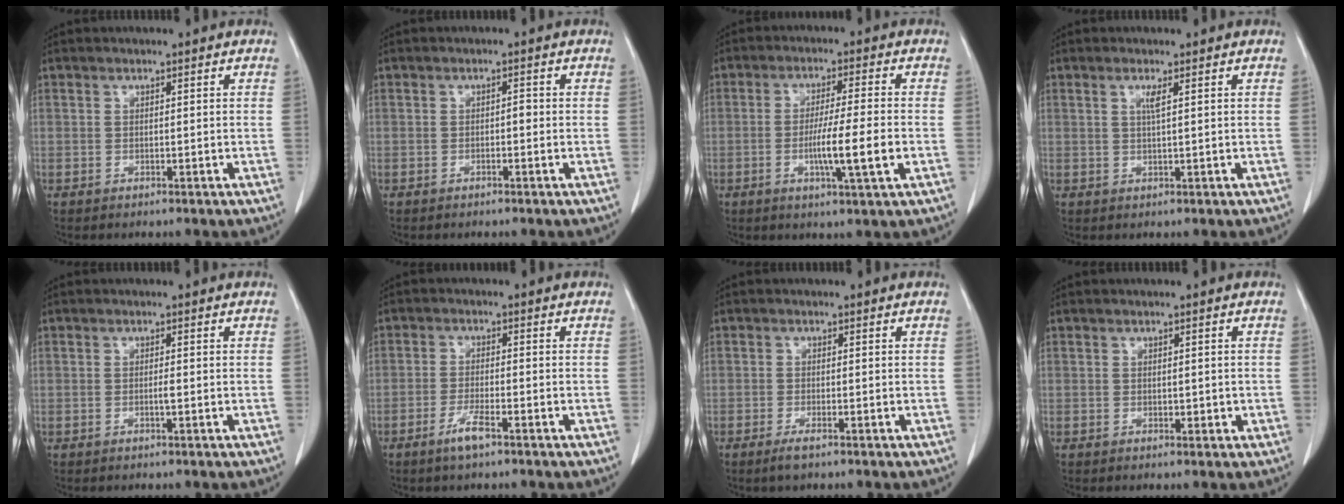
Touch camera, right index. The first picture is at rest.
{"total": 0.9, "force": [-0.2, 0.3, 0.8], "torque": [-0.010, 0.003, -0.004]}
{"total": 8.2, "force": [-1.9, -0.3, 8.0], "torque": [-0.135, -0.012, -0.035]}
{"total": 1.6, "force": [0.6, -0.2, 1.4], "torque": [-0.032, -0.001, 0.012]}
{"total": 0.8, "force": [-0.2, 0.0, 0.7], "torque": [-0.014, 0.000, -0.004]}
{"total": 3.7, "force": [-2.4, 0.3, 2.8], "torque": [-0.059, -0.004, -0.045]}
{"total": 2.0, "force": [-1.4, 0.3, 1.4], "torque": [-0.032, -0.003, -0.024]}
{"total": 1.3, "force": [-0.1, 0.8, 1.0], "torque": [-0.011, 0.002, 0.002]}